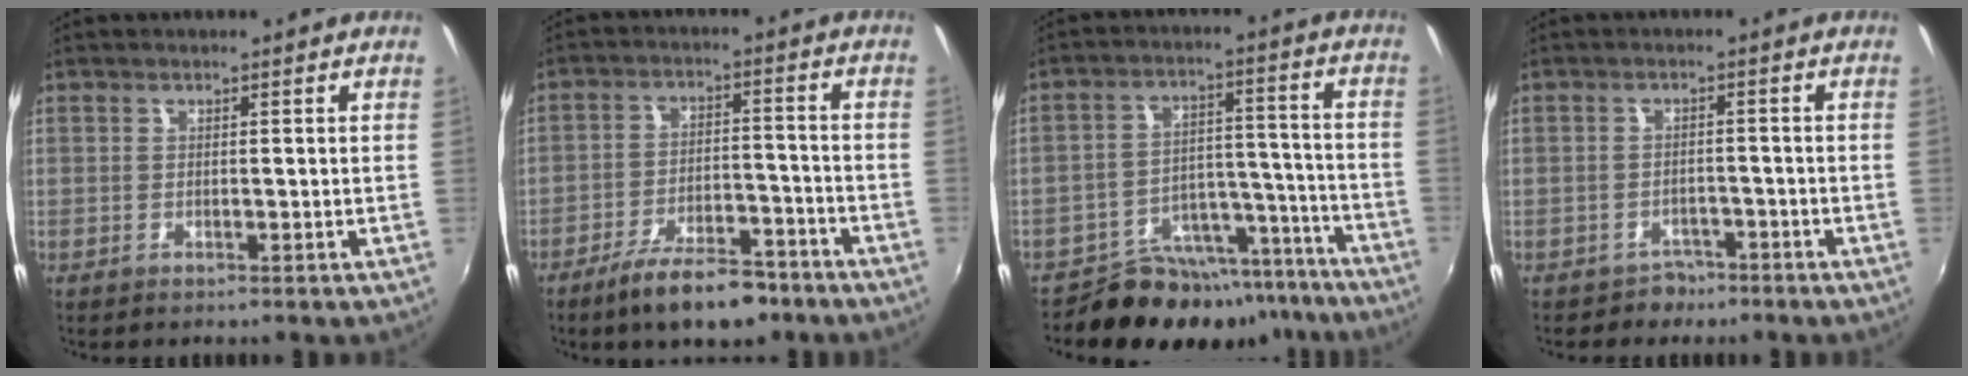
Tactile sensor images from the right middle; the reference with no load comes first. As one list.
[{"total": 11.5, "force": [-8.6, 3.7, 6.6], "torque": [-0.129, -0.001, -0.133]}, {"total": 15.9, "force": [-13.3, 7.7, 3.9], "torque": [-0.069, 0.048, -0.176]}, {"total": 3.4, "force": [-2.5, 2.2, 0.1], "torque": [-0.008, 0.009, -0.036]}]